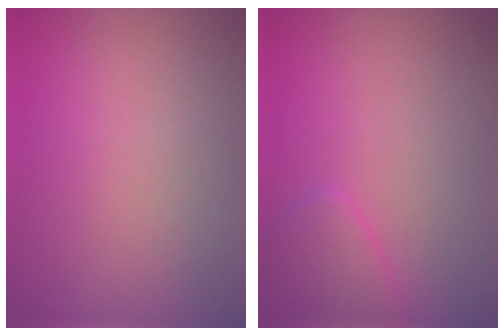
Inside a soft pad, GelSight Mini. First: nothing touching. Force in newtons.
{"total": 2.6, "press": 2.6, "slide": 0.2}